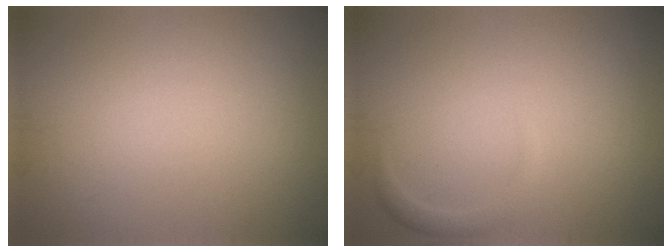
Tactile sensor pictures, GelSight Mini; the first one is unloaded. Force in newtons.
{"total": 1.2, "press": 1.2, "slide": 0.1}